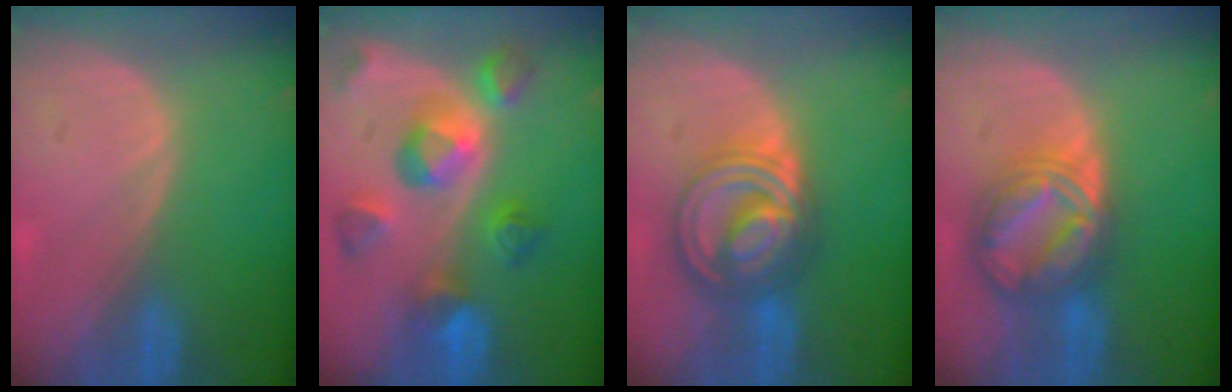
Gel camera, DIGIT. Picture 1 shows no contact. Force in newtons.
{"total": 10.2, "press": 9.0, "slide": 4.8}
{"total": 9.0, "press": 8.9, "slide": 0.6}
{"total": 8.9, "press": 8.8, "slide": 0.8}